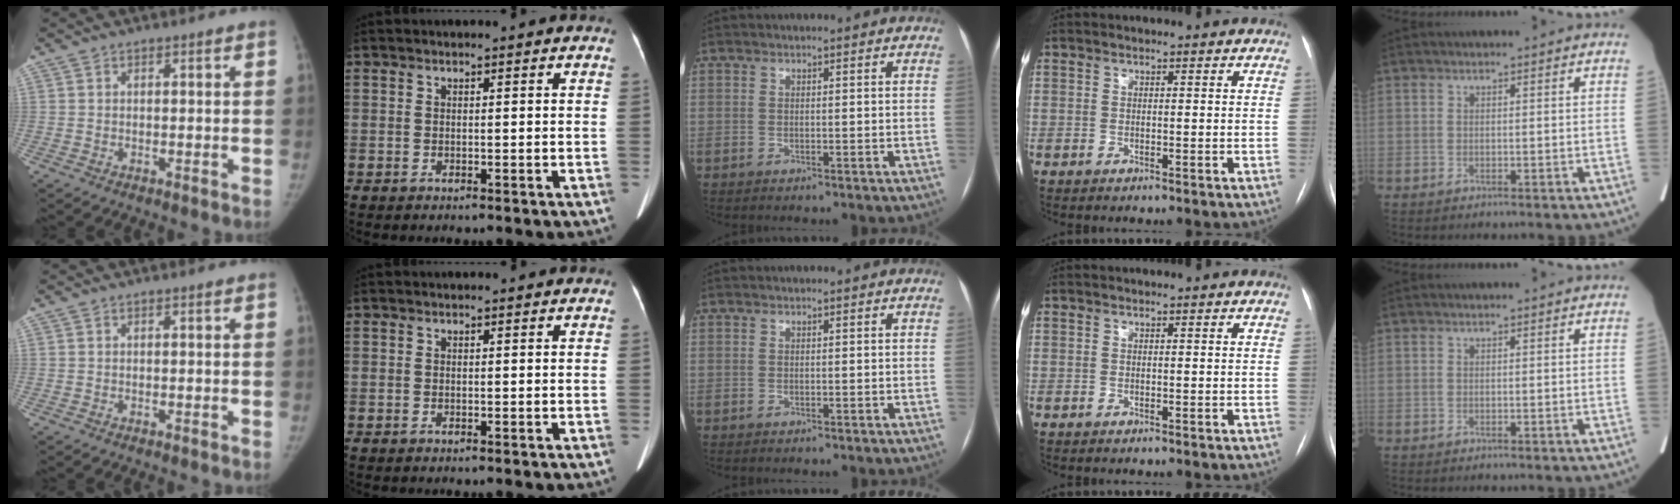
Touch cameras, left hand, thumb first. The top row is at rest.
{}